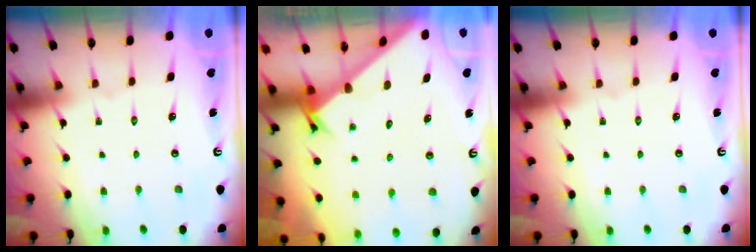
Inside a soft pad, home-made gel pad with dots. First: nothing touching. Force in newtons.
{"total": 2.5, "press": 2.5, "slide": 0.1}
{"total": 0.0}